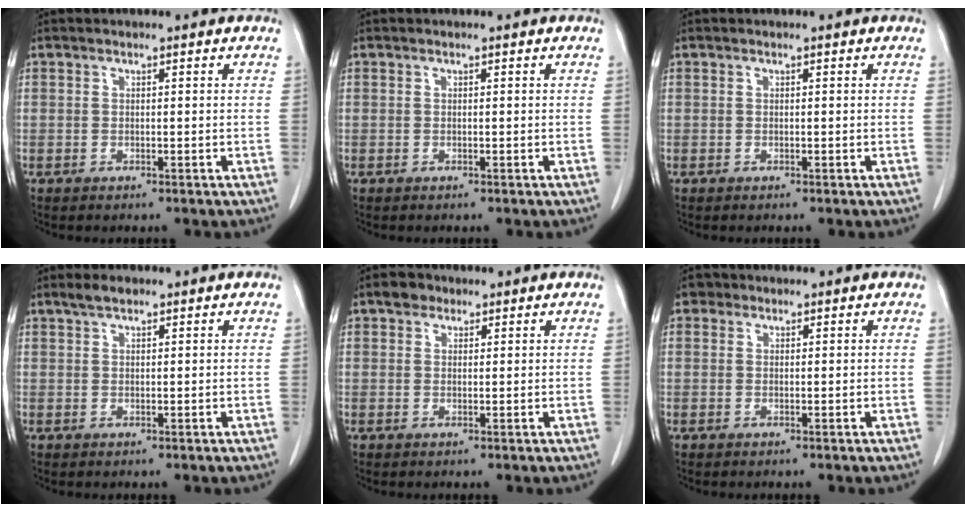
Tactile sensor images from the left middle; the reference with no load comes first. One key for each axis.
{"total": 0.0}
{"total": 0.0}
{"total": 2.1, "fx": 1.6, "fy": 0.7, "fz": 1.2, "tx": -0.028, "ty": 0.009, "tz": 0.031}
{"total": 2.3, "fx": 1.5, "fy": 1.6, "fz": 0.7, "tx": -0.013, "ty": 0.009, "tz": 0.022}
{"total": 1.4, "fx": 0.8, "fy": 1.2, "fz": 0.1, "tx": 0.005, "ty": 0.004, "tz": 0.007}